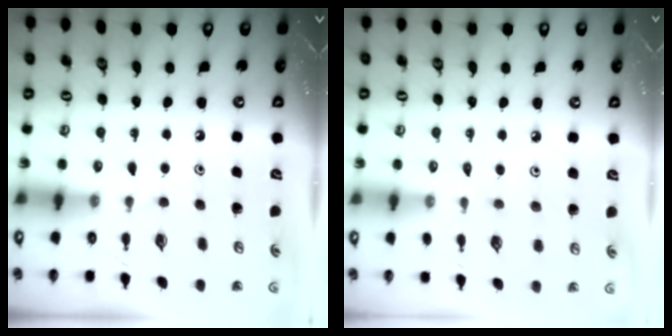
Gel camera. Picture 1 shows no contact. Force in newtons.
{"total": 3.2, "press": 3.2, "slide": 0.6}